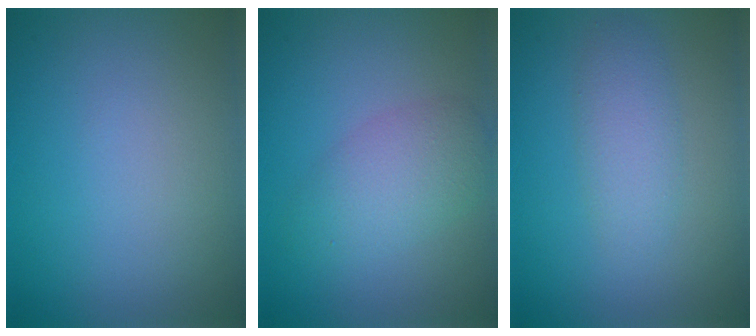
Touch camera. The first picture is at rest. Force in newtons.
{"total": 3.5, "press": 3.5, "slide": 0.1}
{"total": 2.5, "press": 2.5, "slide": 0.0}